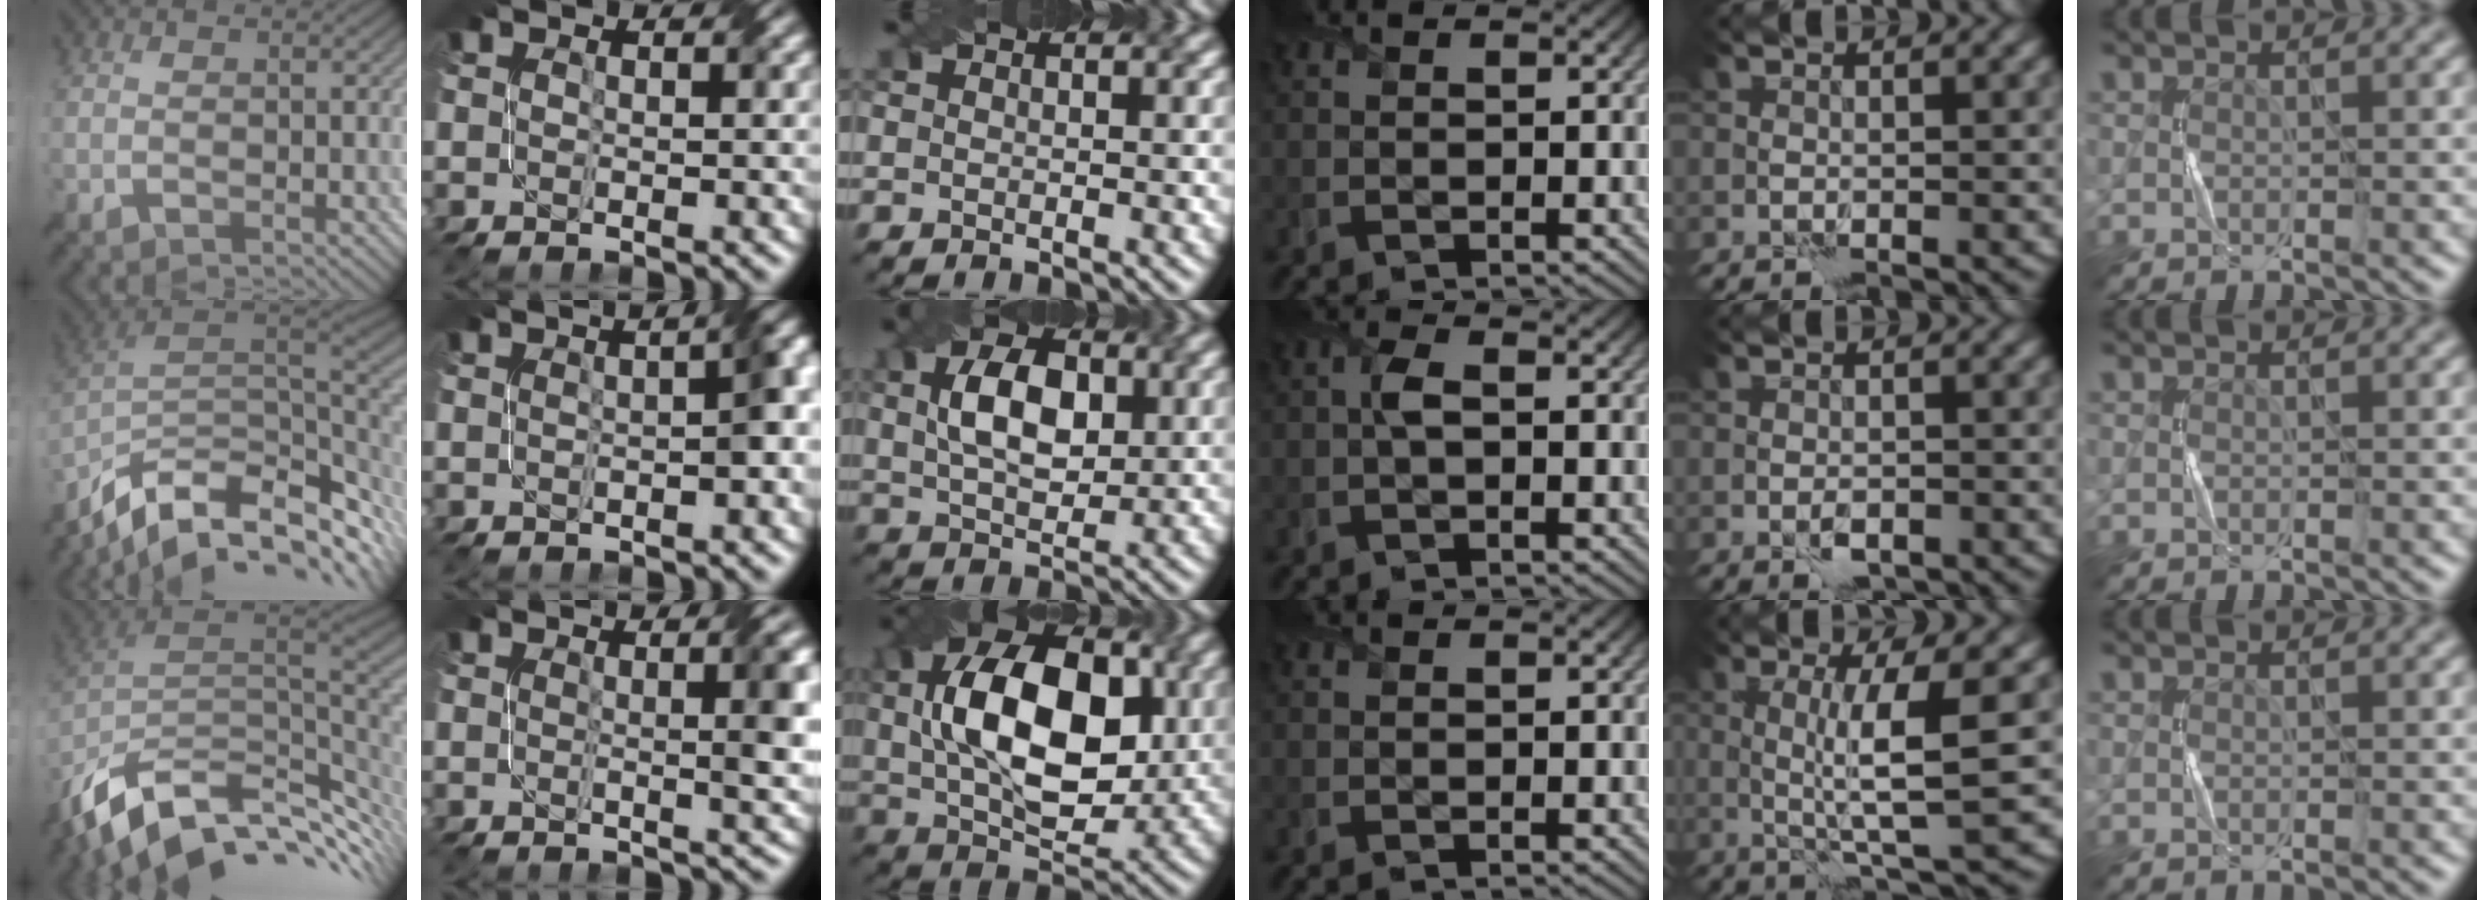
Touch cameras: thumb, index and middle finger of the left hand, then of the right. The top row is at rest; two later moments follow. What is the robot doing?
{"motion": "twist", "object": "screw"}